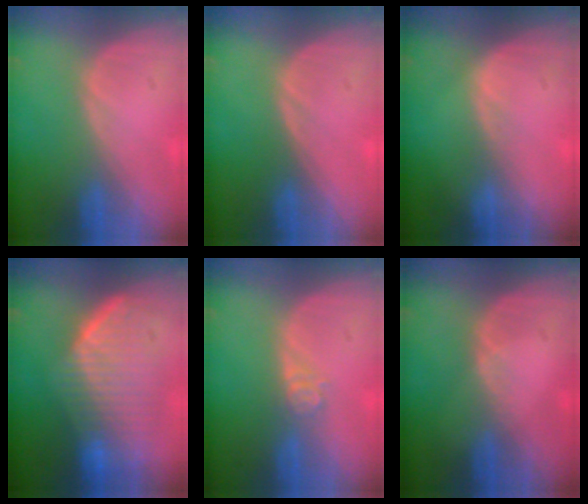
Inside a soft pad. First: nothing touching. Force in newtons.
{"total": 0.0}
{"total": 0.6, "press": 0.6, "slide": 0.1}
{"total": 9.8, "press": 9.0, "slide": 3.8}
{"total": 2.7, "press": 2.2, "slide": 1.5}
{"total": 1.1, "press": 0.8, "slide": 0.8}